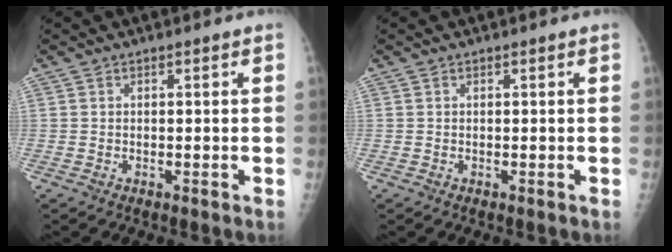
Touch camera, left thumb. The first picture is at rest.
{"total": 0.0}